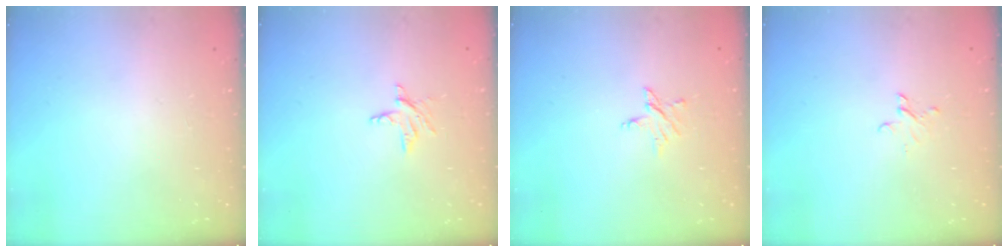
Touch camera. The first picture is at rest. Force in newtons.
{"total": 3.5, "press": 3.5, "slide": 0.4}
{"total": 3.6, "press": 3.6, "slide": 0.4}
{"total": 2.6, "press": 2.6, "slide": 0.2}